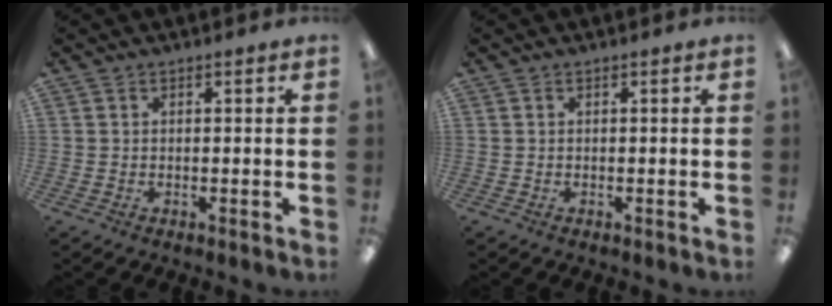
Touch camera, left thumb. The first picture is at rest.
{"total": 0.0}